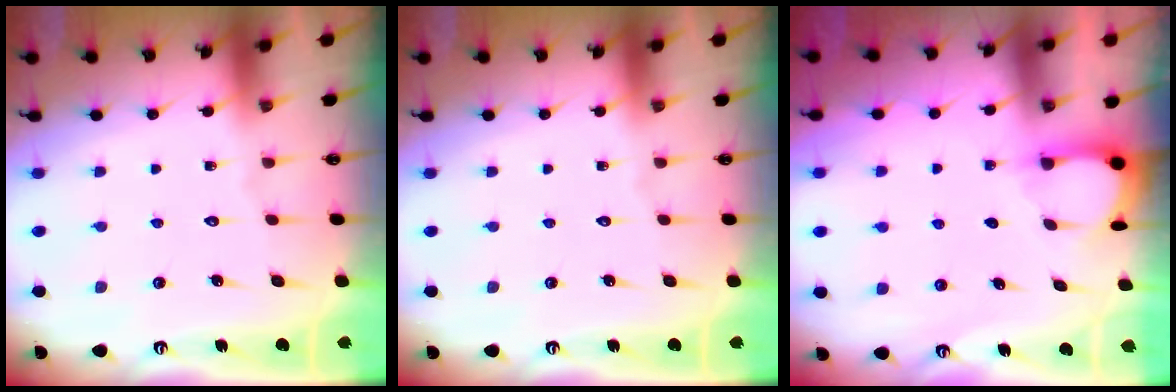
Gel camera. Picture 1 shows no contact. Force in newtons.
{"total": 0.0}
{"total": 3.2, "press": 3.2, "slide": 0.3}